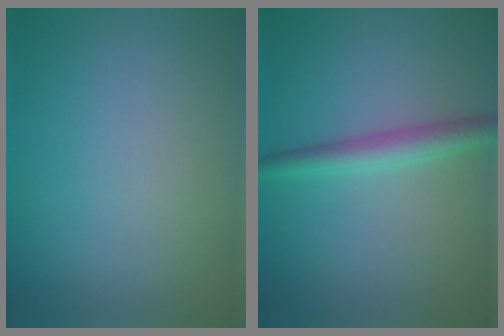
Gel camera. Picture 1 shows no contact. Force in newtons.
{"total": 2.7, "press": 2.7, "slide": 0.0}